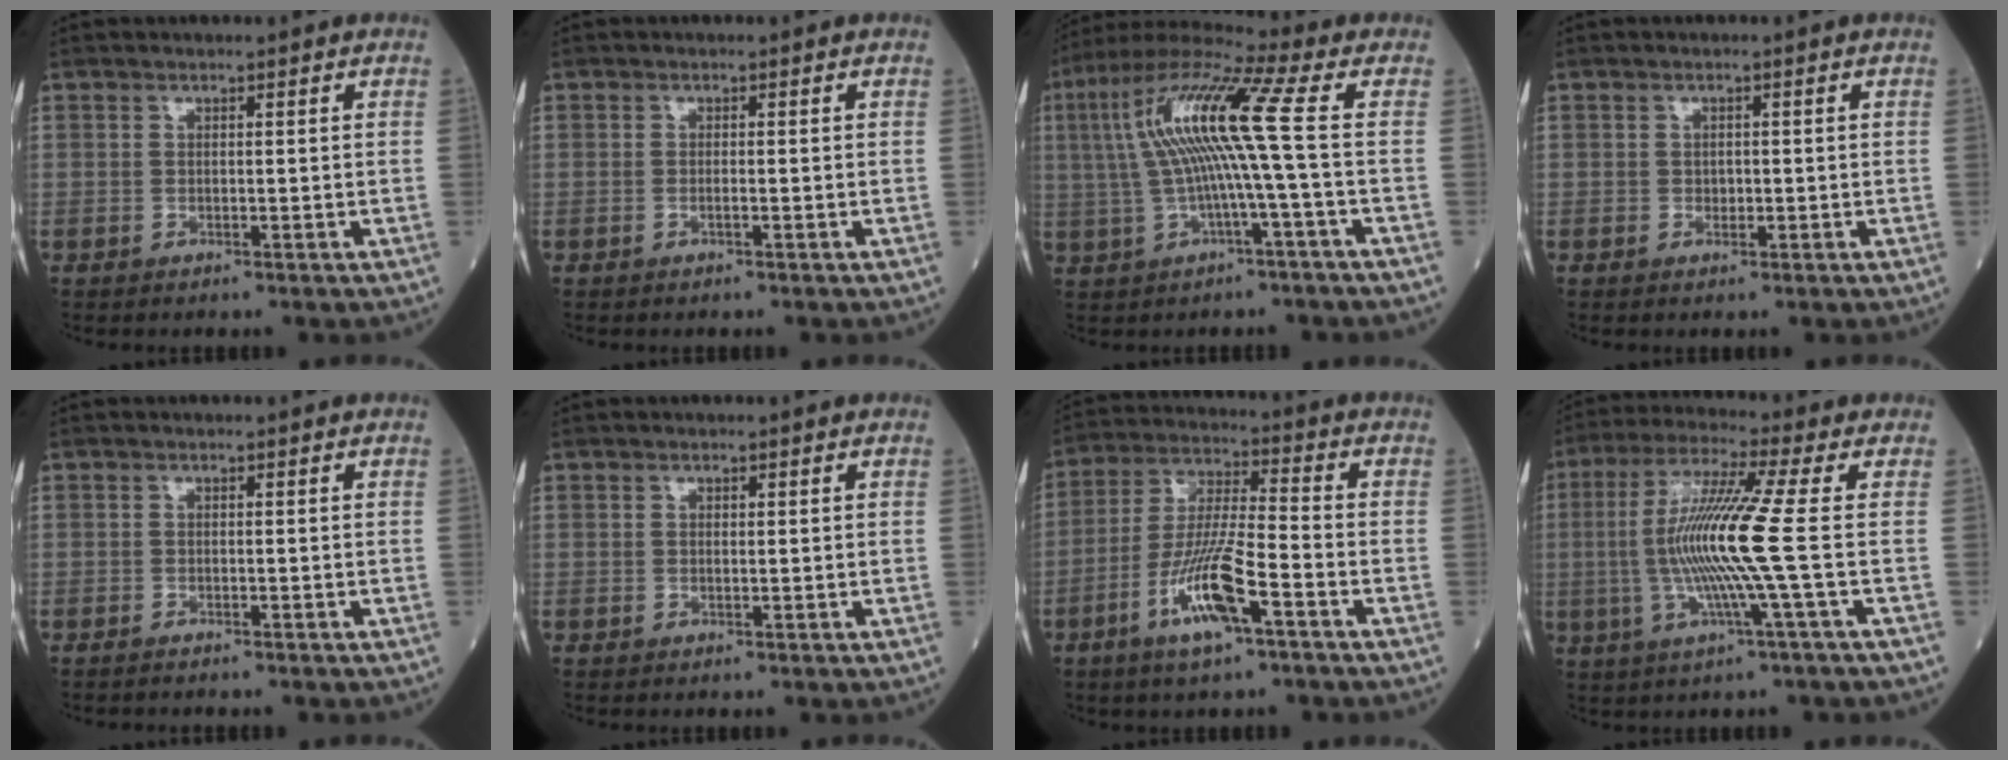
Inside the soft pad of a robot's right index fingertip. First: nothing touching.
{"total": 0.6, "force": [-0.3, 0.0, 0.5], "torque": [-0.011, 0.000, -0.005]}
{"total": 12.6, "force": [0.6, -0.9, 12.6], "torque": [-0.249, 0.028, 0.008]}
{"total": 1.0, "force": [-0.2, 0.8, 0.6], "torque": [-0.008, 0.001, -0.002]}
{"total": 0.8, "force": [-0.8, 0.0, 0.2], "torque": [-0.007, -0.002, -0.013]}
{"total": 0.5, "force": [0.2, 0.3, 0.4], "torque": [-0.008, -0.001, 0.003]}
{"total": 11.4, "force": [-5.3, 1.4, 9.9], "torque": [-0.197, -0.008, -0.101]}
{"total": 12.2, "force": [-0.9, -1.6, 12.0], "torque": [-0.246, -0.004, -0.025]}